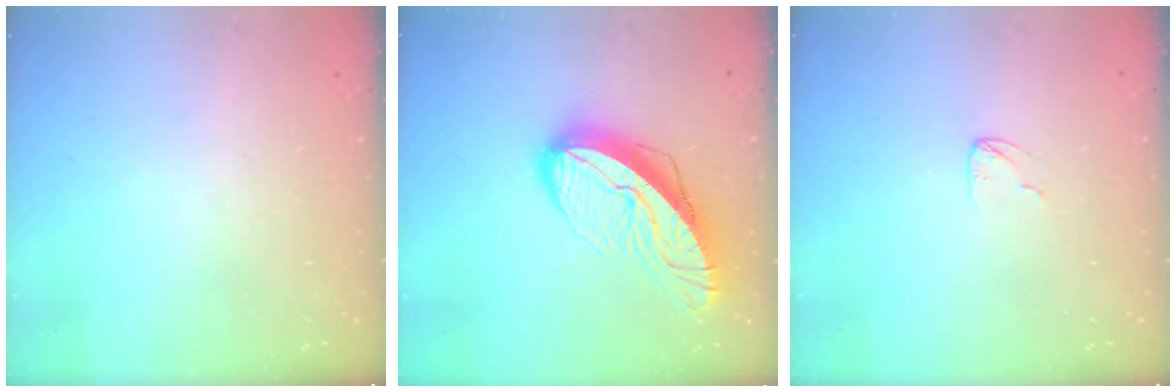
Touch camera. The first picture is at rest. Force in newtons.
{"total": 15.1, "press": 15.0, "slide": 1.6}
{"total": 2.9, "press": 2.9, "slide": 0.3}